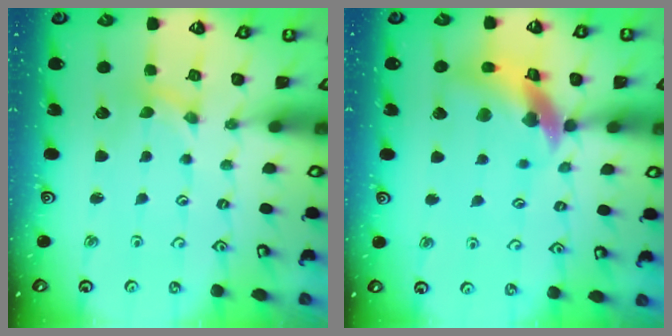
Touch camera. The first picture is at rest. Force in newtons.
{"total": 12.8, "press": 12.7, "slide": 1.8}